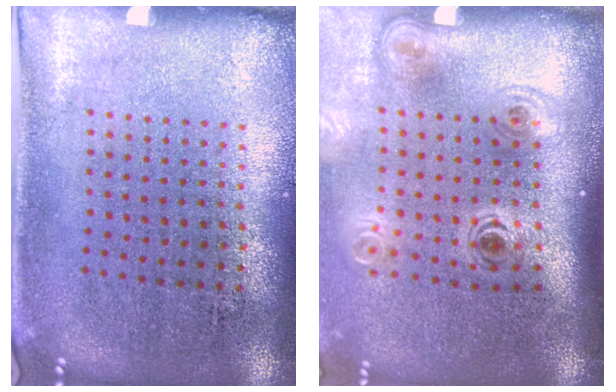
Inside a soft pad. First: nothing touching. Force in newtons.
{"total": 2.1, "press": 1.4, "slide": 1.5}